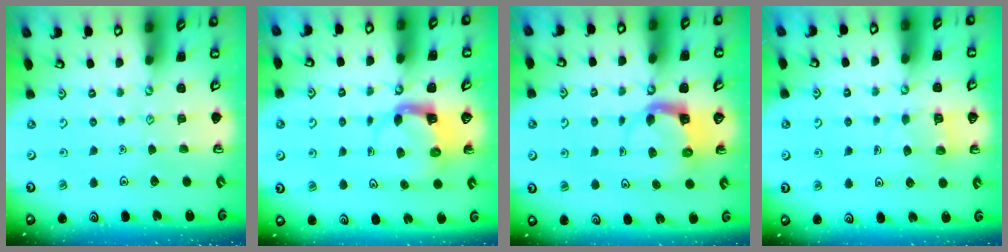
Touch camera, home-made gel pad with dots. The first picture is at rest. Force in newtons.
{"total": 3.9, "press": 3.8, "slide": 0.7}
{"total": 3.7, "press": 3.6, "slide": 0.7}
{"total": 5.1, "press": 5.1, "slide": 0.6}